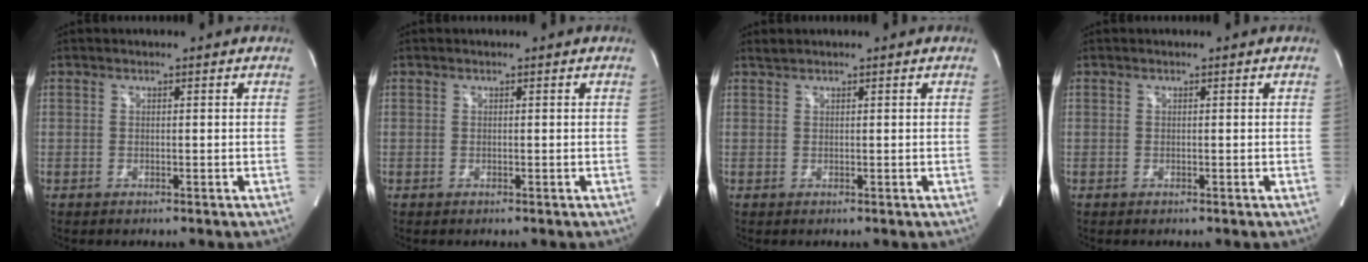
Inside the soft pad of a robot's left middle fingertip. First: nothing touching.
{"total": 0.0}
{"total": 0.6, "force": [0.6, -0.1, 0.0], "torque": [-0.008, 0.008, 0.017]}
{"total": 0.0}